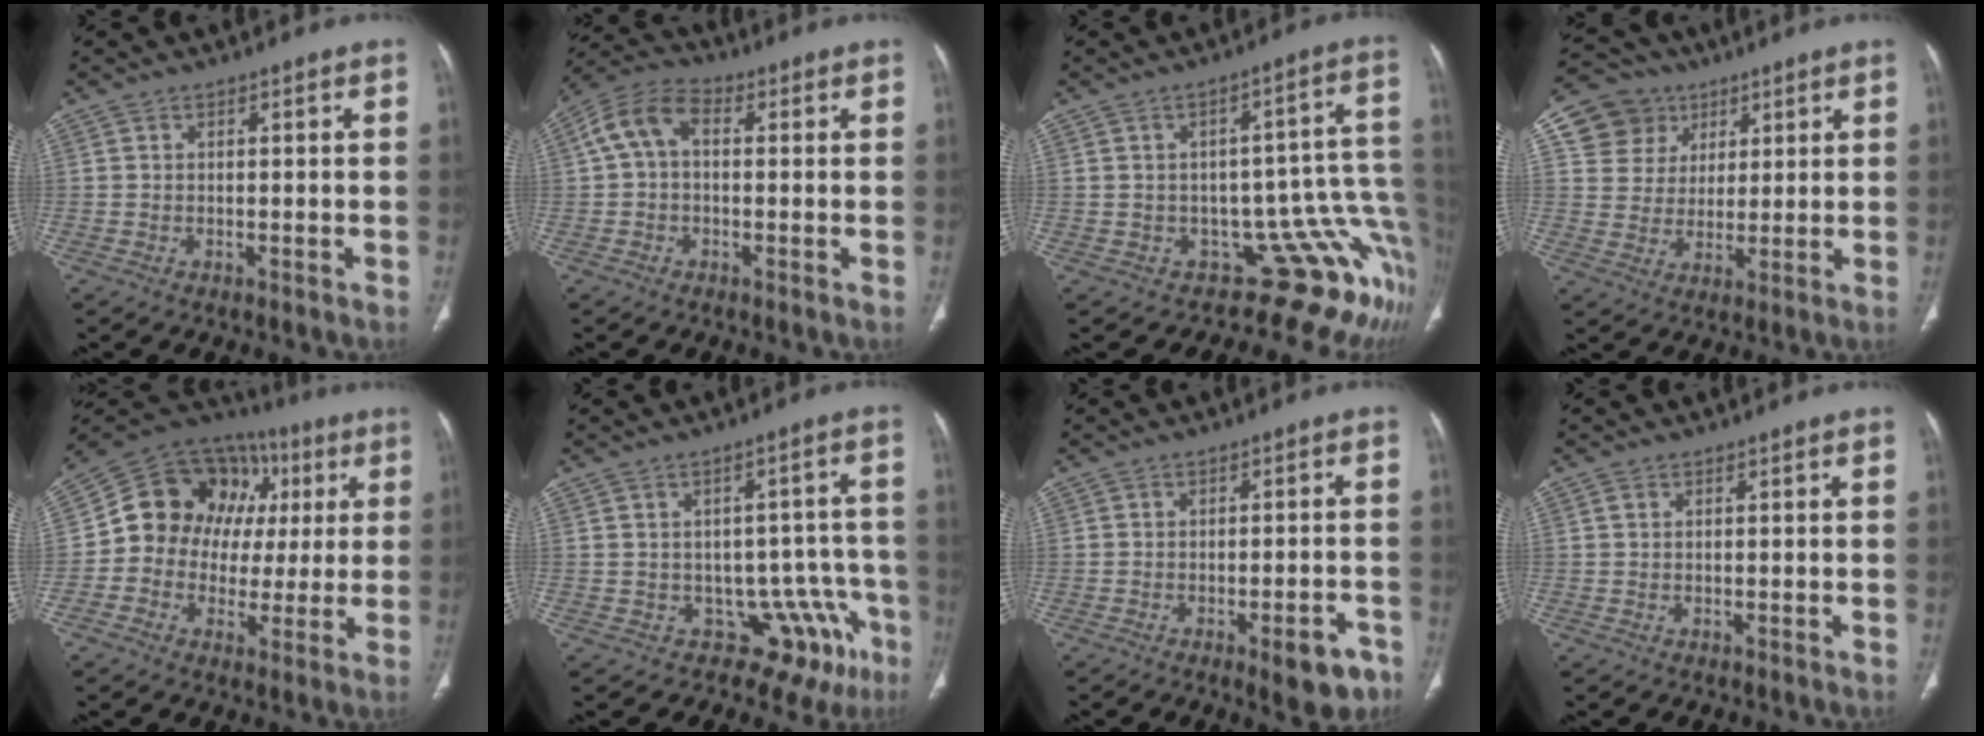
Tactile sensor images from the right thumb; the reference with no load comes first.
{"total": 7.9, "force": [1.0, 5.1, 6.0], "torque": [-0.115, 0.027, 0.010]}
{"total": 12.5, "force": [-6.3, 5.8, 9.2], "torque": [-0.046, 0.085, -0.083]}
{"total": 10.4, "force": [4.6, 9.0, 2.1], "torque": [-0.006, -0.009, 0.085]}
{"total": 18.3, "force": [2.6, 15.4, 9.4], "torque": [-0.094, 0.049, 0.041]}
{"total": 12.0, "force": [-6.4, 8.0, 6.3], "torque": [-0.024, 0.057, -0.078]}
{"total": 6.9, "force": [-3.9, 2.4, 5.1], "torque": [-0.046, 0.020, -0.043]}
{"total": 0.6, "force": [0.3, 0.3, 0.4], "torque": [-0.009, 0.008, 0.006]}